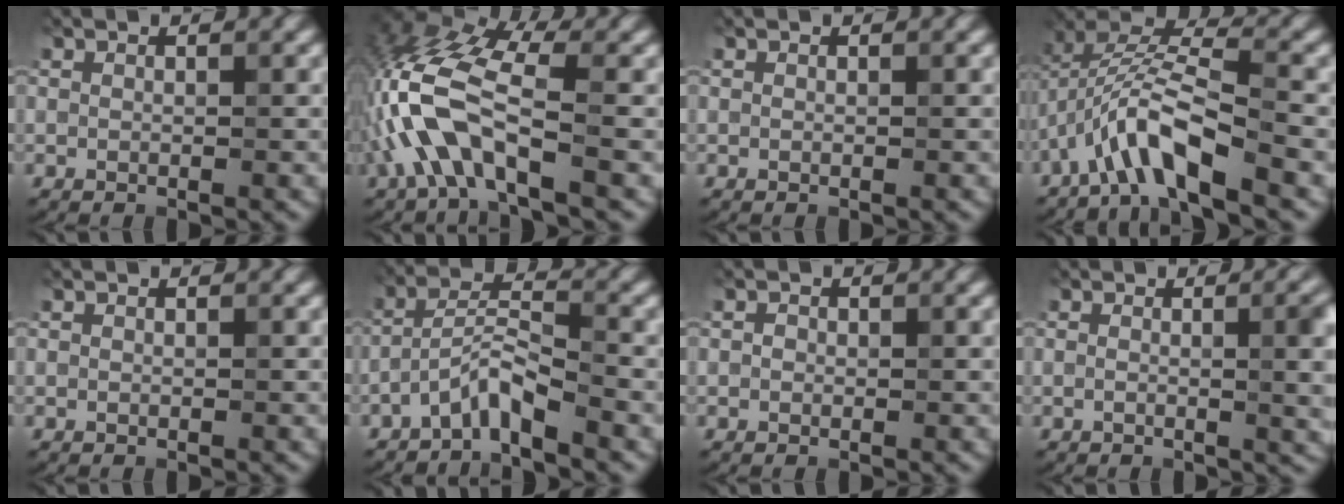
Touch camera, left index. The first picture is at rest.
{"total": 8.1, "force": [-2.6, 3.2, 7.0], "torque": [-0.165, 0.014, -0.056]}
{"total": 0.0}
{"total": 7.2, "force": [-3.9, 1.9, 5.7], "torque": [-0.108, 0.013, -0.081]}
{"total": 0.0}
{"total": 3.5, "force": [-2.7, 0.5, 2.1], "torque": [-0.047, 0.012, -0.060]}
{"total": 0.6, "force": [-0.1, 0.6, 0.2], "torque": [-0.002, -0.004, -0.003]}
{"total": 6.4, "force": [0.2, 2.5, 5.9], "torque": [-0.048, 0.007, -0.002]}